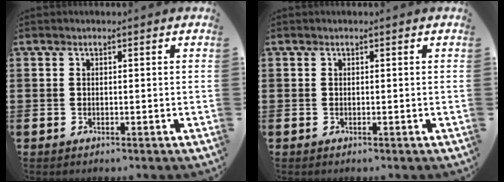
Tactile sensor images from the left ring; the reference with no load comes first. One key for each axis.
{"total": 0.0}